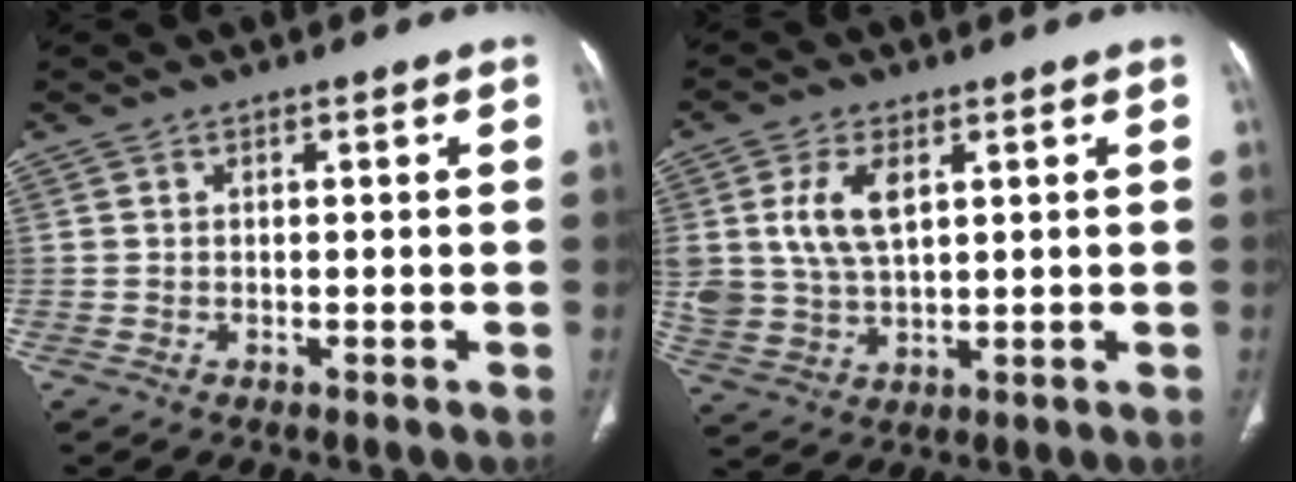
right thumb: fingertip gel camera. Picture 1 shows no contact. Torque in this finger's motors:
{"motor_torque": [0.12, 0.05, 0.25, 0.29, 0.36]}